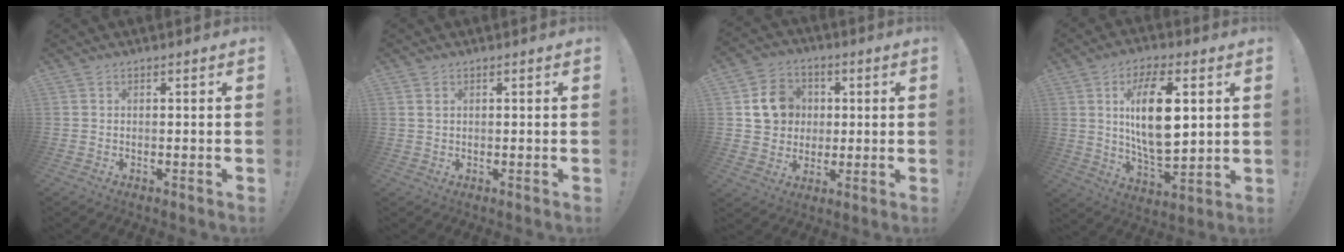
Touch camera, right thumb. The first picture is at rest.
{"total": 1.2, "force": [0.7, 0.8, 0.7], "torque": [-0.007, 0.000, 0.010]}
{"total": 11.6, "force": [2.2, 10.6, 4.0], "torque": [-0.040, -0.003, 0.051]}
{"total": 17.0, "force": [4.2, 7.9, 14.5], "torque": [-0.249, -0.005, 0.064]}